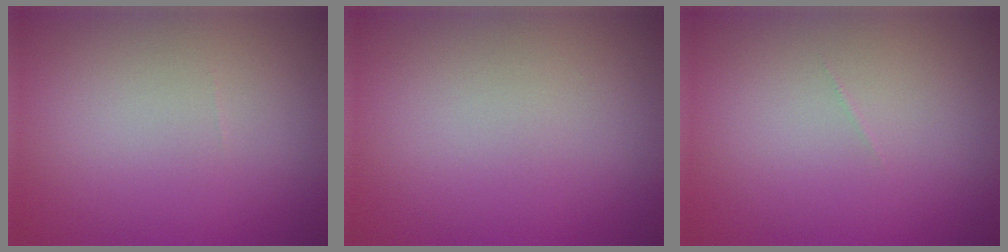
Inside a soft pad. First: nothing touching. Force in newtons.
{"total": 0.0}
{"total": 0.0}